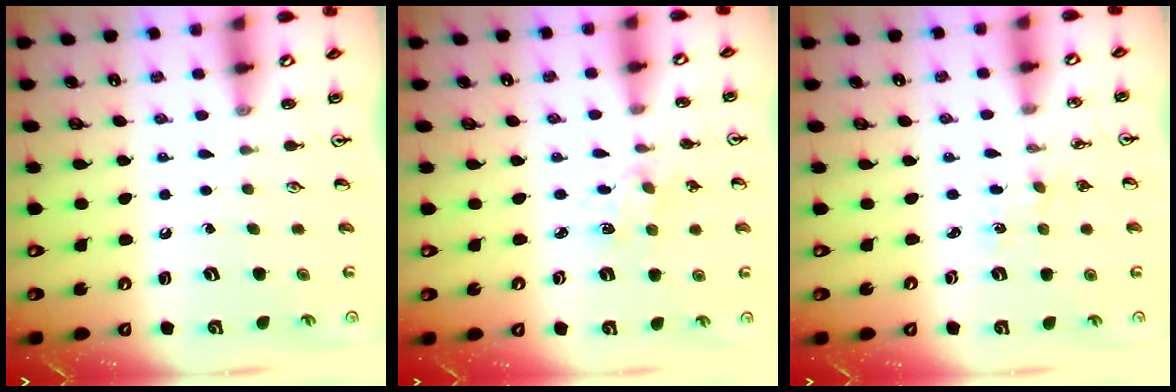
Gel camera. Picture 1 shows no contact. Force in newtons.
{"total": 1.5, "press": 1.4, "slide": 0.4}
{"total": 0.0}